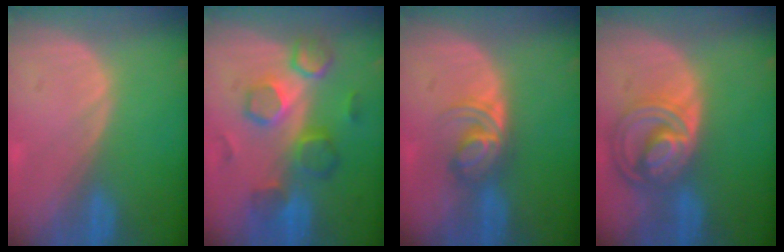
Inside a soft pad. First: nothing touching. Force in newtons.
{"total": 8.4, "press": 8.3, "slide": 1.4}
{"total": 5.9, "press": 5.0, "slide": 3.1}
{"total": 8.6, "press": 7.4, "slide": 4.4}